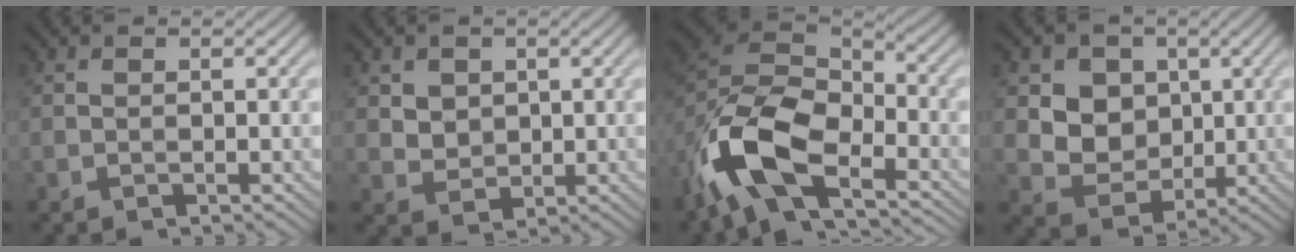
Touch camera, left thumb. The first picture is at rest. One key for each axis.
{"total": 3.1, "fx": 1.4, "fy": 2.5, "fz": 1.1, "tx": -0.050, "ty": -0.011, "tz": 0.031}
{"total": 14.0, "fx": -7.9, "fy": 6.6, "fz": 9.5, "tx": -0.217, "ty": -0.017, "tz": -0.161}
{"total": 6.7, "fx": 1.9, "fy": 5.7, "fz": 3.0, "tx": -0.084, "ty": -0.014, "tz": 0.042}